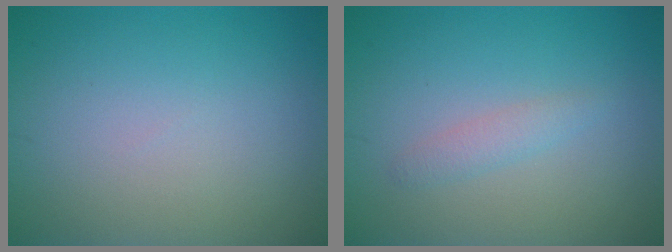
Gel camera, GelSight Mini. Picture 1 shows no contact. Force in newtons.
{"total": 1.3, "press": 1.3, "slide": 0.0}